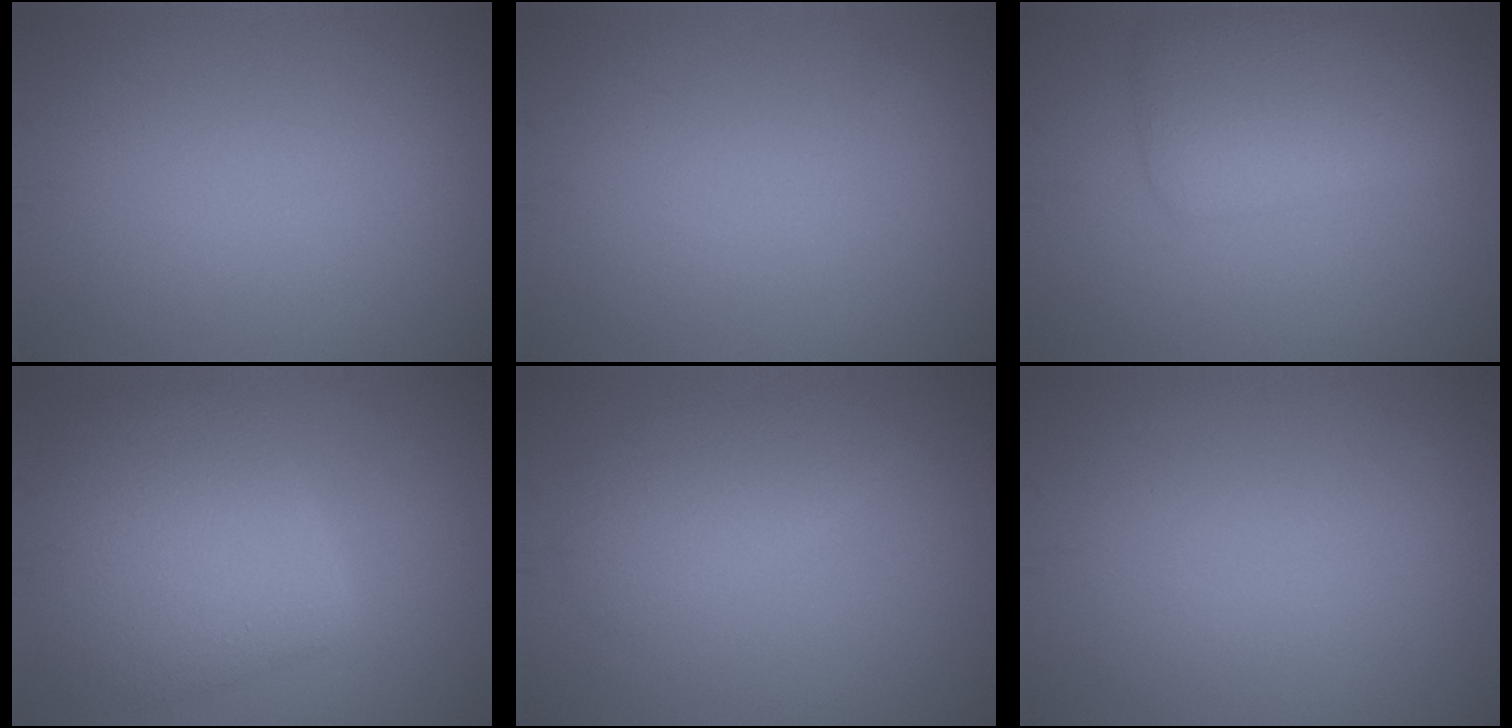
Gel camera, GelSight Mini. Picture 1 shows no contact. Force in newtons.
{"total": 0.0}
{"total": 5.4, "press": 5.4, "slide": 0.2}
{"total": 7.4, "press": 7.4, "slide": 0.3}
{"total": 2.9, "press": 2.9, "slide": 0.2}
{"total": 0.0}